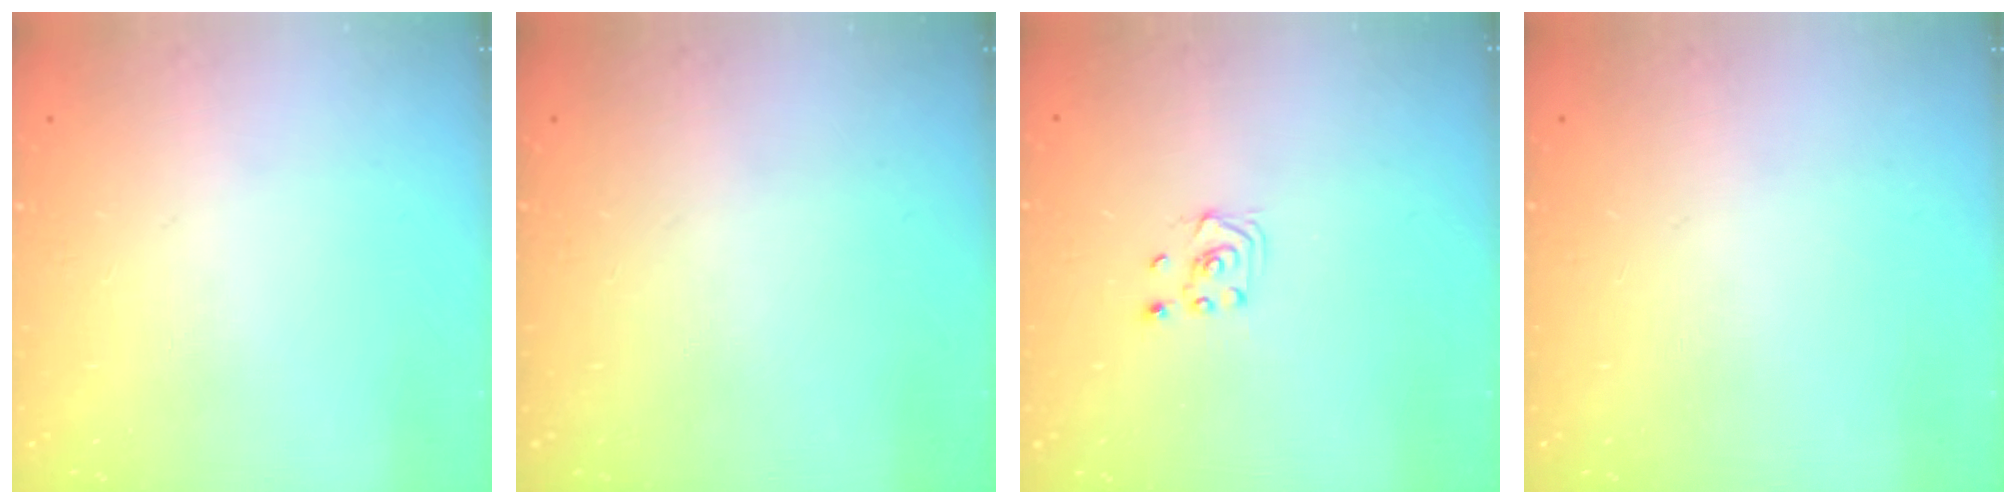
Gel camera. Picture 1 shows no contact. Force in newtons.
{"total": 0.0}
{"total": 2.3, "press": 2.2, "slide": 0.8}
{"total": 0.0}